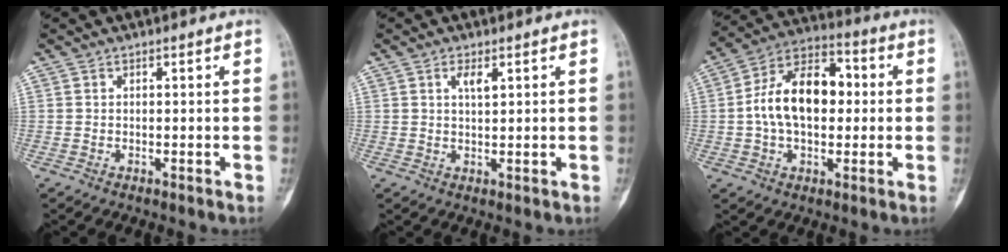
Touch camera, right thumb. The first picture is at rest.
{"total": 2.7, "force": [1.2, 0.9, 2.2], "torque": [-0.039, -0.007, 0.023]}
{"total": 15.6, "force": [0.6, 9.7, 12.2], "torque": [-0.190, 0.034, 0.001]}